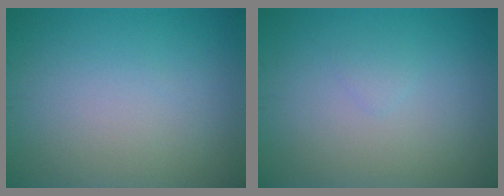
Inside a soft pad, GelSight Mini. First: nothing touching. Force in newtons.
{"total": 0.6, "press": 0.6, "slide": 0.1}